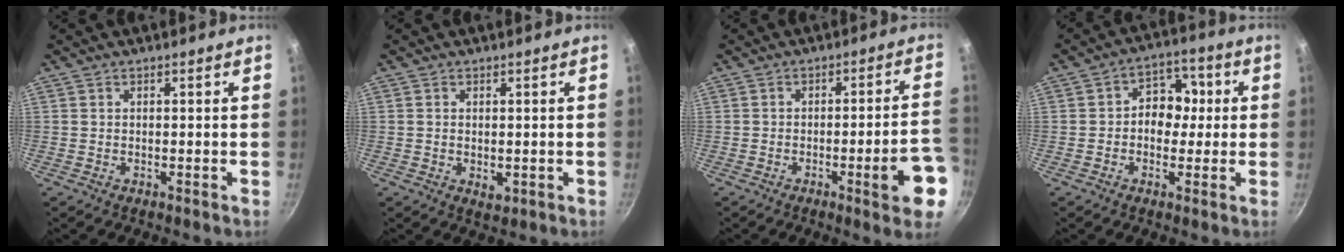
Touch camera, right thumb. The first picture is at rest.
{"total": 2.3, "force": [-0.2, 1.5, 1.7], "torque": [-0.025, -0.006, -0.001]}
{"total": 10.8, "force": [-4.2, 2.0, 9.8], "torque": [-0.110, 0.029, -0.050]}
{"total": 8.0, "force": [0.3, 6.5, 4.8], "torque": [-0.011, 0.018, -0.007]}